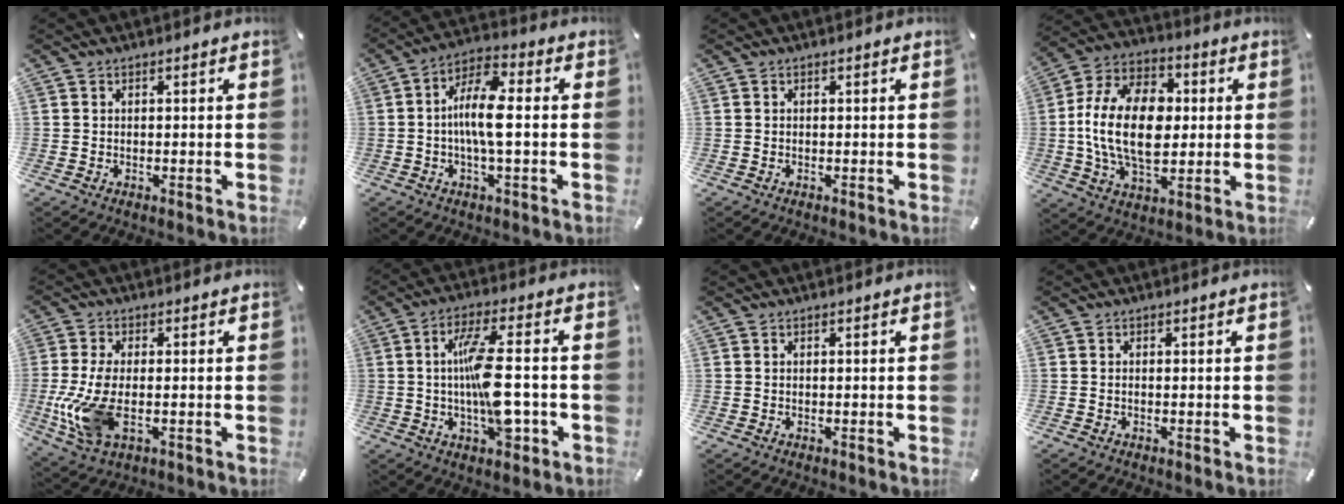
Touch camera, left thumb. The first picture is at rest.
{"total": 10.6, "force": [-0.9, 3.4, 10.0], "torque": [-0.200, 0.002, -0.018]}
{"total": 0.0}
{"total": 18.9, "force": [0.1, 12.5, 14.2], "torque": [-0.297, 0.008, -0.002]}
{"total": 10.9, "force": [-1.8, 5.3, 9.3], "torque": [-0.210, -0.017, -0.025]}
{"total": 13.0, "force": [-1.1, 4.6, 12.1], "torque": [-0.211, -0.004, -0.020]}
{"total": 0.0}
{"total": 0.0}